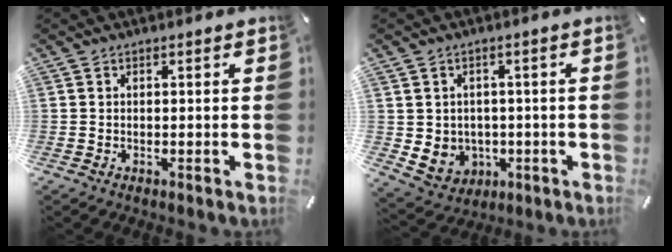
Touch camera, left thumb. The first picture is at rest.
{"total": 6.0, "force": [0.1, 5.9, 1.1], "torque": [-0.029, -0.009, 0.006]}